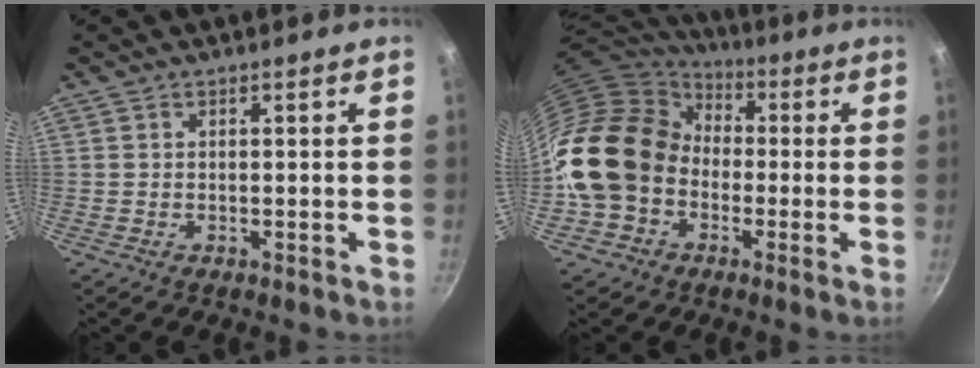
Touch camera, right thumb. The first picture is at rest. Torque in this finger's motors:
{"motor_torque": [1.54, 2.61, 1.48, -1.29, 0.26]}